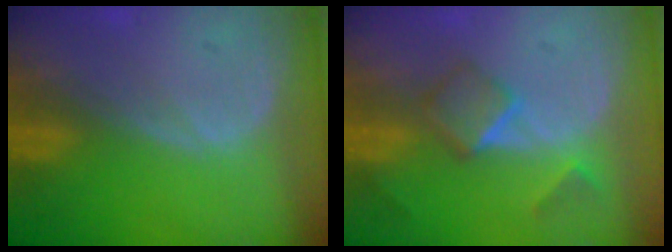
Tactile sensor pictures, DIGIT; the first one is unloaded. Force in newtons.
{"total": 5.4, "press": 4.7, "slide": 2.5}